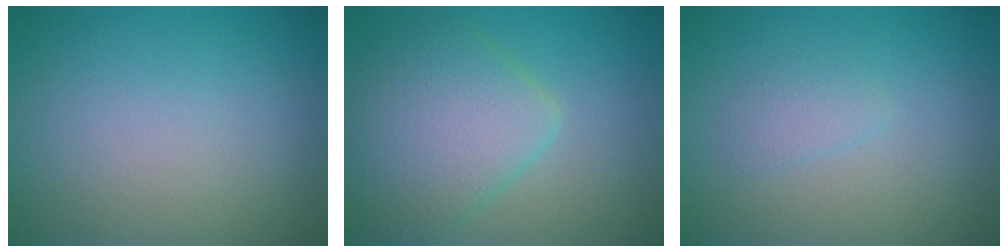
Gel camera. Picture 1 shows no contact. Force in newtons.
{"total": 6.2, "press": 6.2, "slide": 0.2}
{"total": 1.1, "press": 1.1, "slide": 0.0}